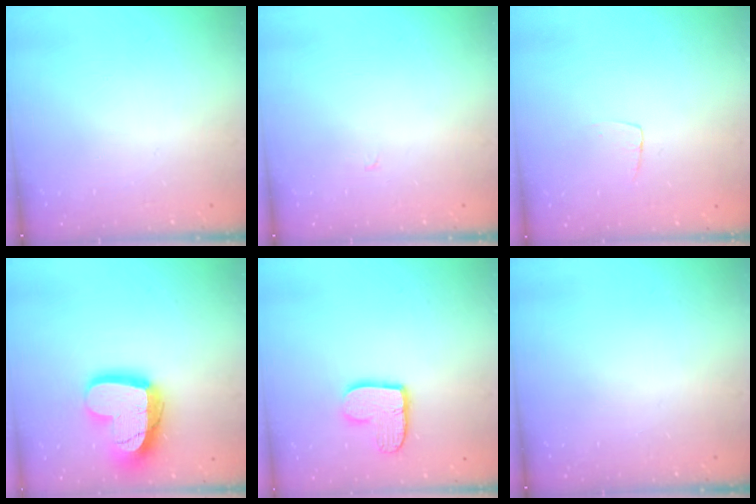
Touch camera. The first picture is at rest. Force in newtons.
{"total": 0.0}
{"total": 3.7, "press": 3.7, "slide": 0.2}
{"total": 20.4, "press": 20.3, "slide": 1.7}
{"total": 10.7, "press": 10.7, "slide": 0.8}
{"total": 0.0}